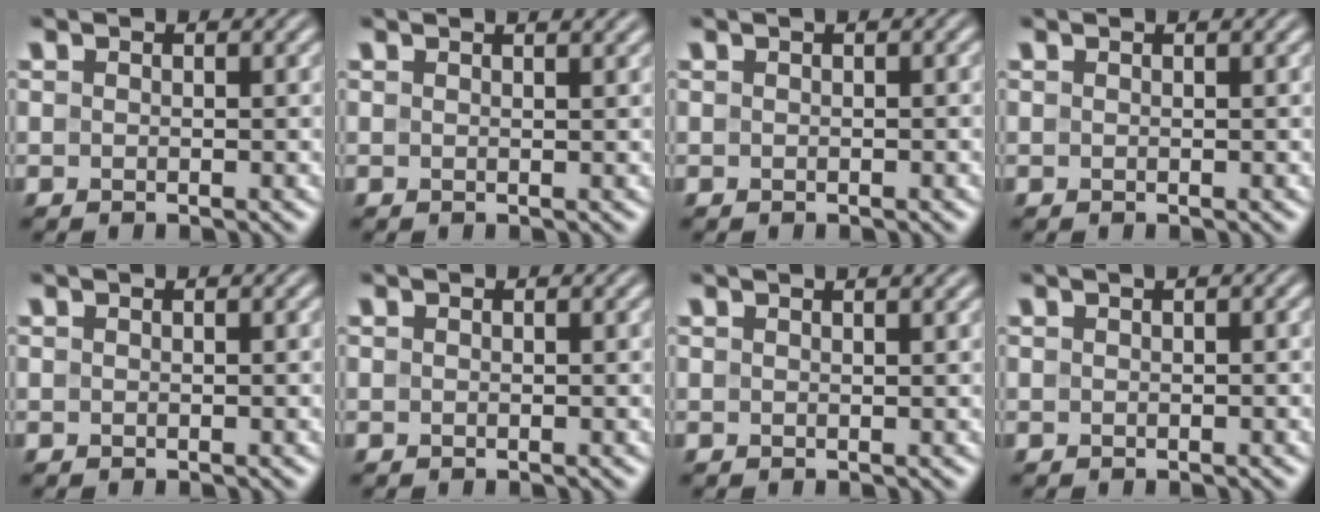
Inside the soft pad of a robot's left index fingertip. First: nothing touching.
{"total": 1.8, "force": [1.4, 0.7, 1.0], "torque": [-0.007, 0.004, 0.001]}
{"total": 0.7, "force": [0.1, 0.1, 0.7], "torque": [-0.010, 0.005, 0.003]}
{"total": 0.6, "force": [0.3, 0.2, 0.4], "torque": [-0.003, 0.002, 0.003]}
{"total": 0.0}
{"total": 0.0}
{"total": 2.3, "force": [1.5, 1.0, 1.5], "torque": [-0.003, 0.006, -0.005]}
{"total": 1.1, "force": [0.2, 0.2, 1.0], "torque": [-0.015, 0.006, 0.003]}